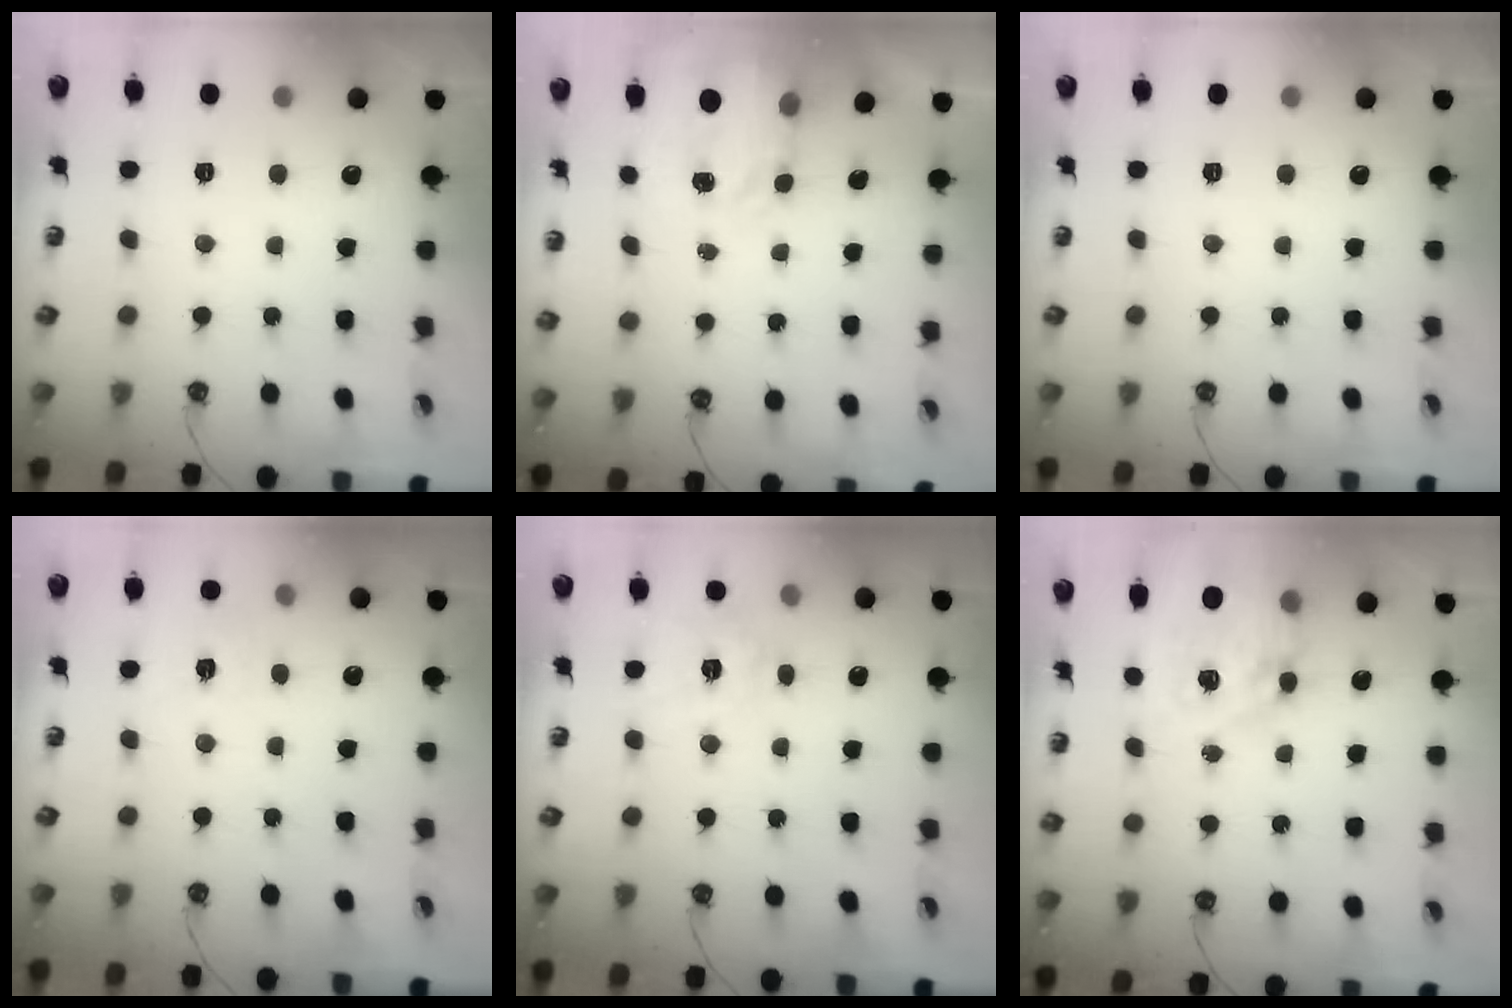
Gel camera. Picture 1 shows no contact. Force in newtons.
{"total": 3.6, "press": 3.5, "slide": 0.6}
{"total": 0.0}
{"total": 4.9, "press": 4.9, "slide": 0.4}
{"total": 10.1, "press": 10.1, "slide": 0.6}
{"total": 15.1, "press": 15.0, "slide": 1.4}